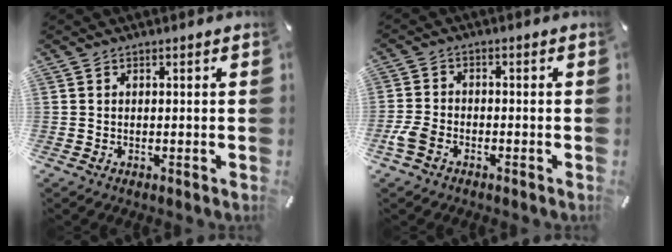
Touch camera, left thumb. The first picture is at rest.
{"total": 4.3, "force": [-2.5, 2.7, 2.3], "torque": [-0.060, 0.007, -0.051]}